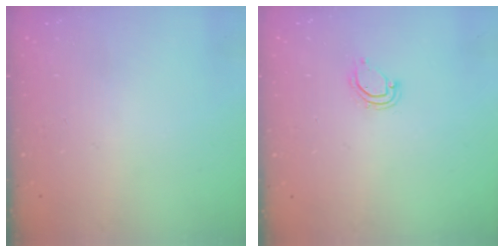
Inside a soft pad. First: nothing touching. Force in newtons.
{"total": 4.3, "press": 4.3, "slide": 0.3}